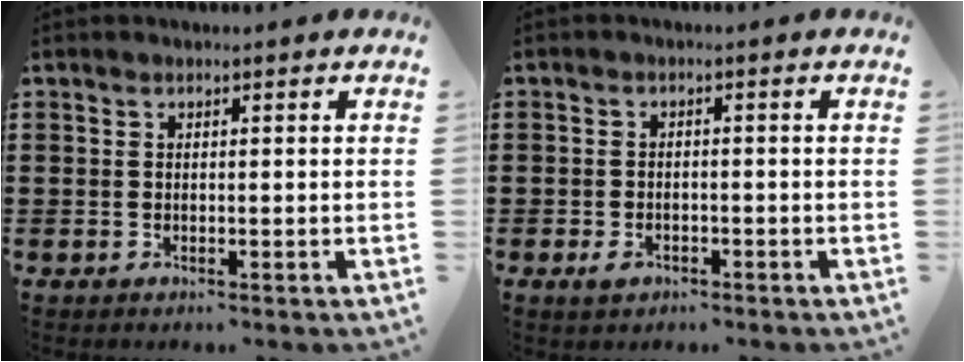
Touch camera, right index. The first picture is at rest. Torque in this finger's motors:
{"motor_torque": [0.79, -0.66, 0.14, 0.03]}